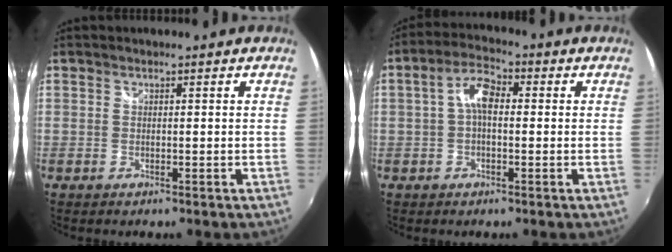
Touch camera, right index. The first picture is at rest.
{"total": 5.7, "force": [0.2, 2.9, 4.9], "torque": [-0.094, 0.020, 0.002]}